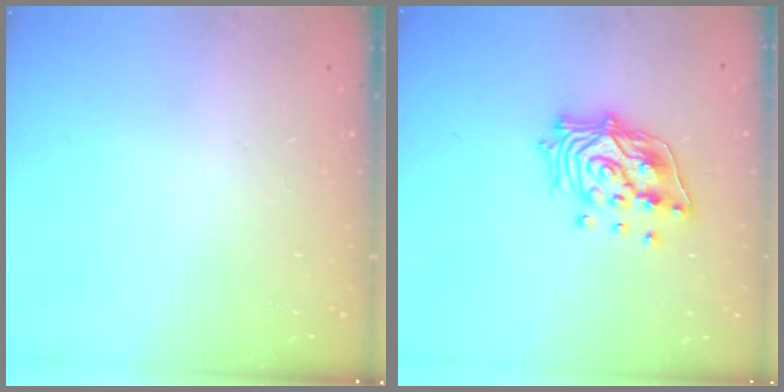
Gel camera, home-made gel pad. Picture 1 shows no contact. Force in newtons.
{"total": 14.9, "press": 14.8, "slide": 2.2}